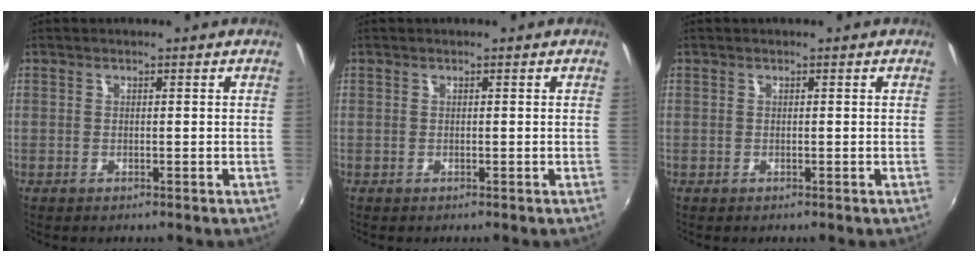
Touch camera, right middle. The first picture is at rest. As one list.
[{"total": 0.0}, {"total": 0.0}]